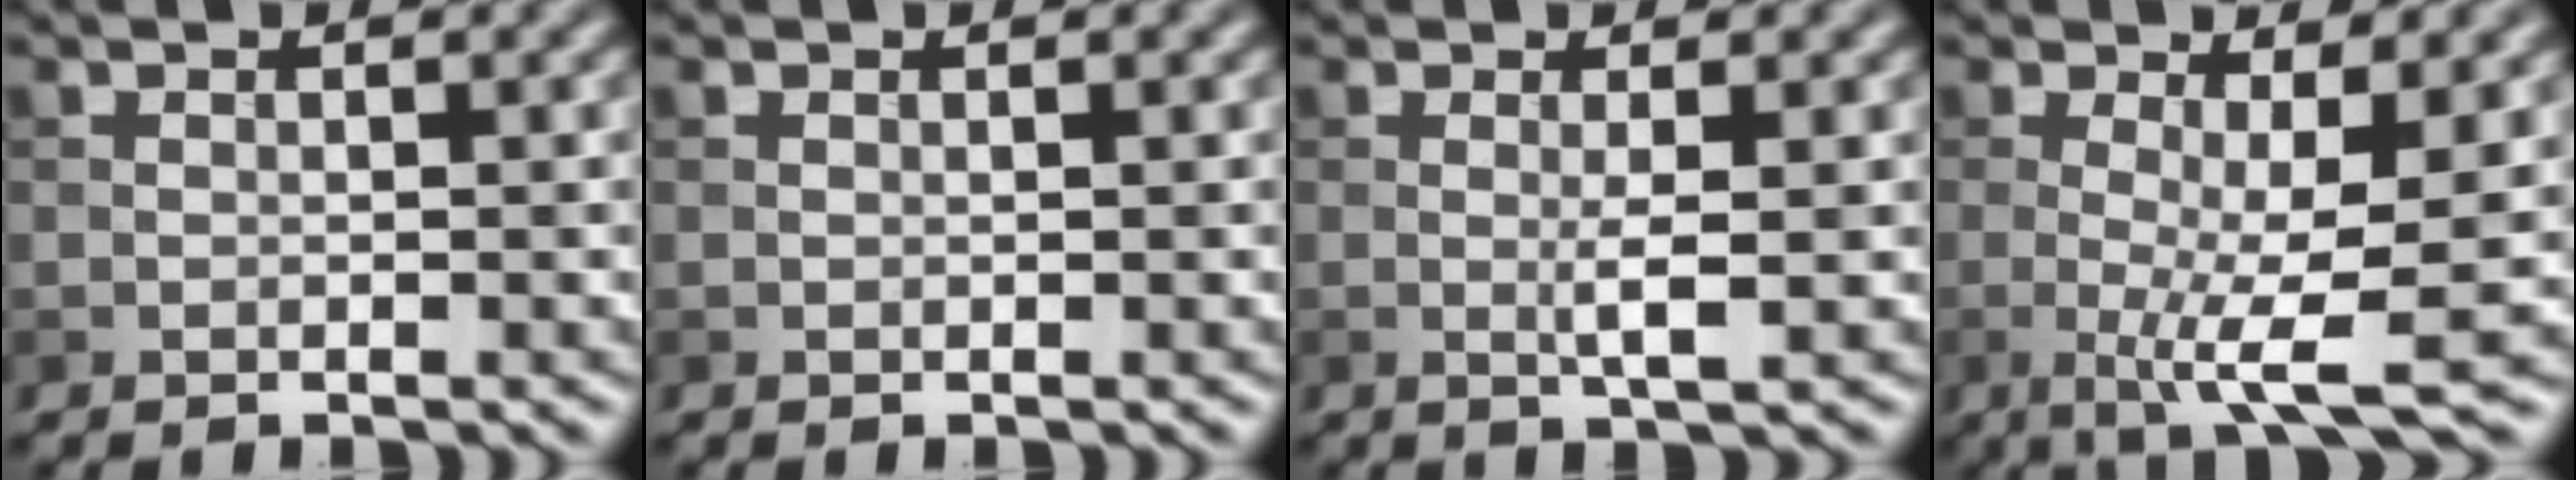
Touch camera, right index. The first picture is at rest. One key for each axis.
{"total": 0.0}
{"total": 1.8, "fx": 0.1, "fy": 0.1, "fz": 1.8, "tx": -0.037, "ty": -0.001, "tz": -0.001}
{"total": 6.1, "fx": -0.6, "fy": 1.2, "fz": 6.0, "tx": -0.097, "ty": -0.017, "tz": -0.008}